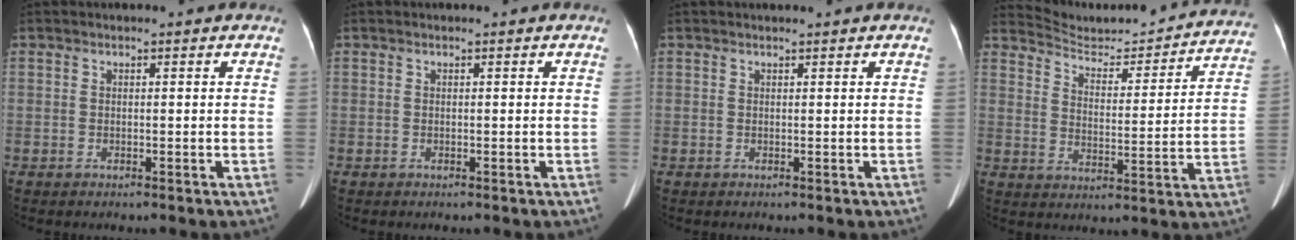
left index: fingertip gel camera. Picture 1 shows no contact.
{"total": 0.0}
{"total": 0.9, "force": [0.8, -0.1, 0.3], "torque": [-0.006, 0.010, 0.017]}
{"total": 18.9, "force": [18.3, 3.4, 3.6], "torque": [-0.043, -0.036, 0.232]}